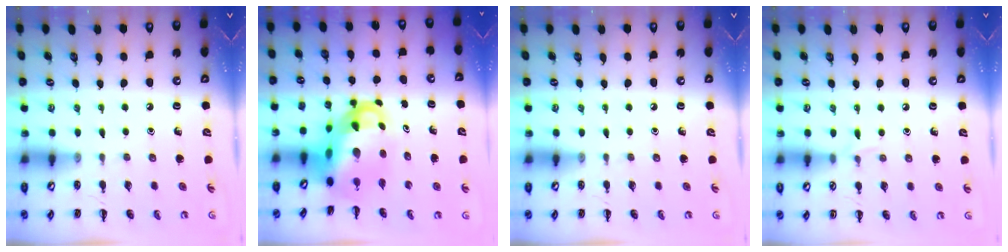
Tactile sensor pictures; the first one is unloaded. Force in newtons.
{"total": 8.8, "press": 8.5, "slide": 2.4}
{"total": 0.0}
{"total": 3.9, "press": 3.6, "slide": 1.5}